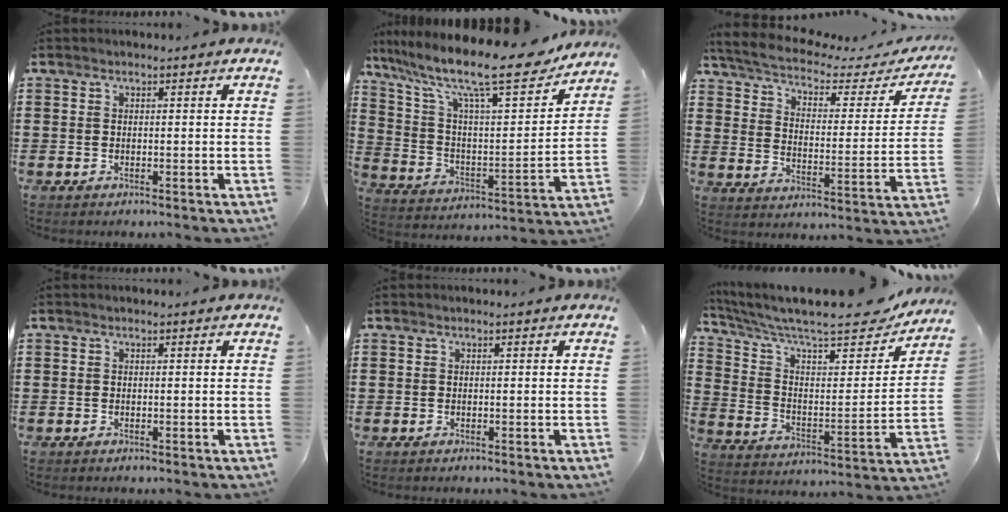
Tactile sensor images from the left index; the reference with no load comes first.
{"total": 16.0, "force": [12.4, 2.5, 9.9], "torque": [-0.198, -0.078, 0.197]}
{"total": 4.3, "force": [3.4, 1.2, 2.4], "torque": [-0.066, -0.024, 0.051]}
{"total": 0.0}
{"total": 0.0}
{"total": 10.4, "force": [8.8, 1.9, 5.1], "torque": [-0.130, -0.057, 0.146]}